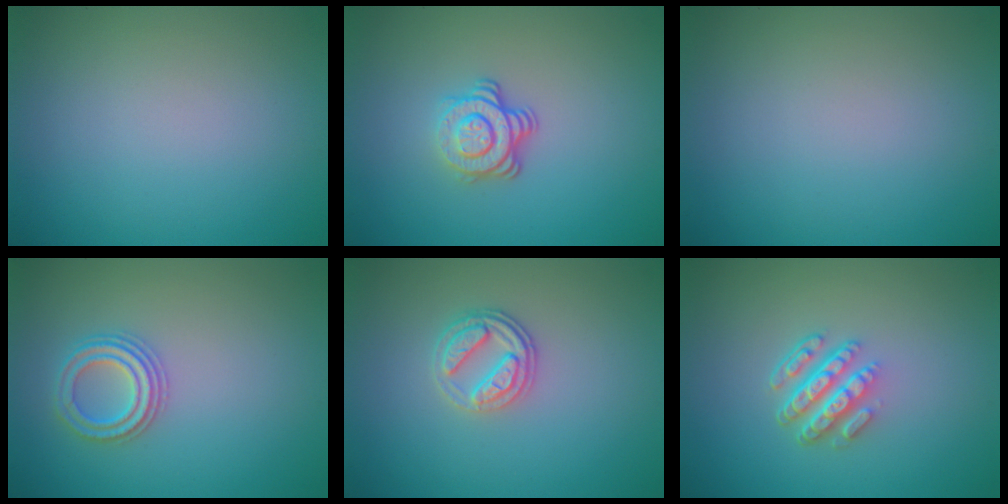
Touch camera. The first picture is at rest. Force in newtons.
{"total": 3.7, "press": 2.7, "slide": 2.5}
{"total": 0.0}
{"total": 2.5, "press": 2.4, "slide": 0.4}
{"total": 2.7, "press": 2.5, "slide": 0.9}
{"total": 4.3, "press": 3.0, "slide": 3.1}